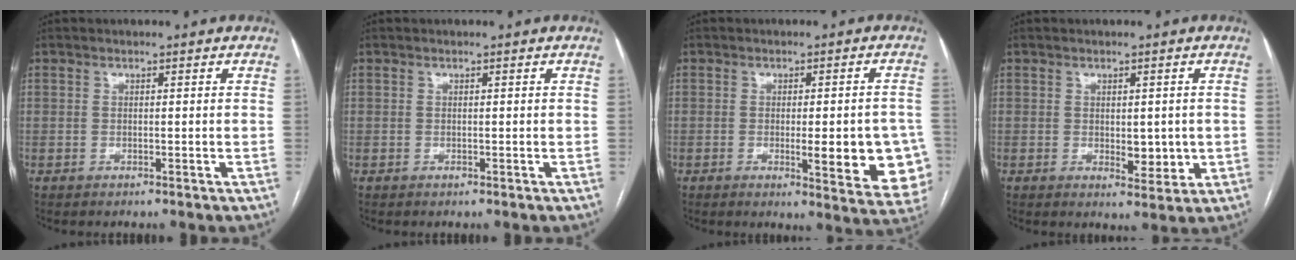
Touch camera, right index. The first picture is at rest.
{"total": 0.0}
{"total": 12.1, "force": [-2.7, 2.8, 11.5], "torque": [-0.090, -0.003, -0.025]}
{"total": 4.4, "force": [-0.3, 2.1, 3.8], "torque": [-0.050, -0.007, 0.004]}